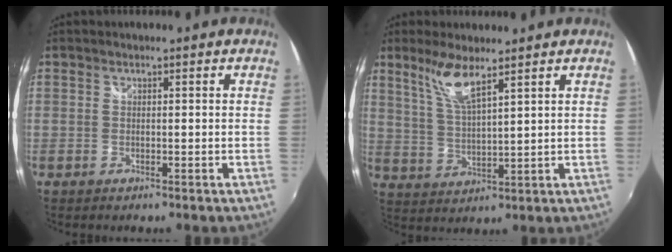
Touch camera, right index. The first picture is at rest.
{"total": 7.1, "force": [4.9, 0.9, 5.0], "torque": [-0.104, -0.003, 0.103]}